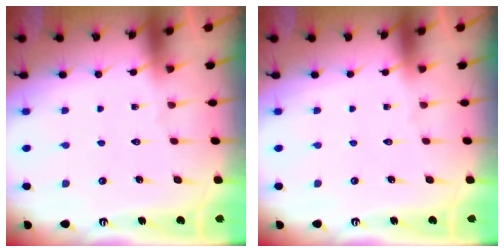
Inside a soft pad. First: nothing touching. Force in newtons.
{"total": 0.0}